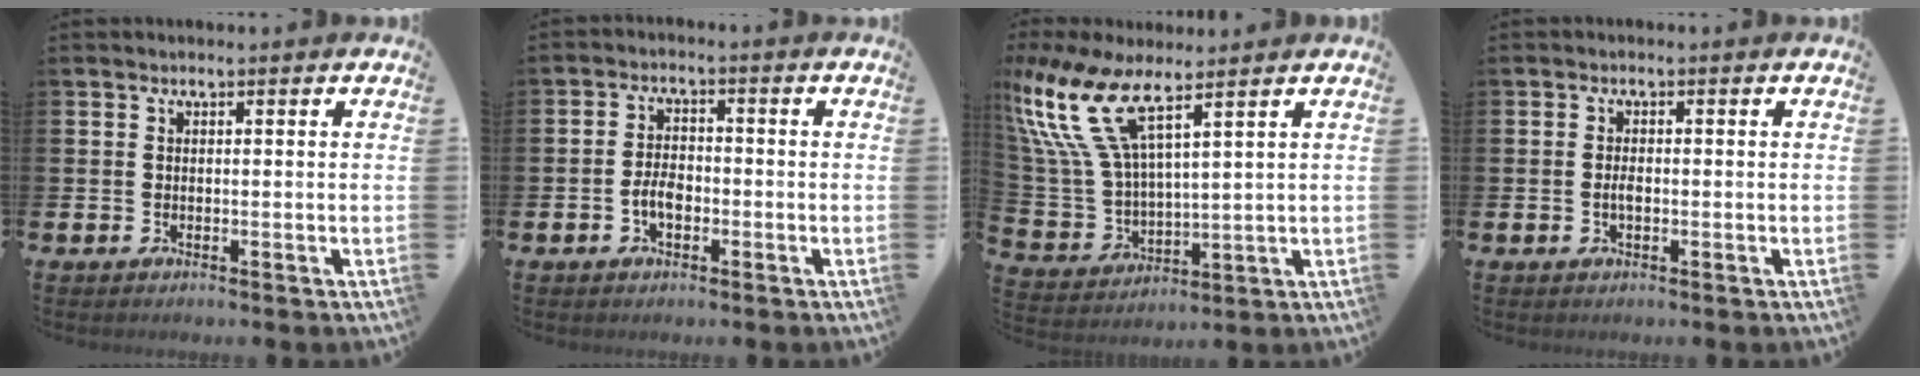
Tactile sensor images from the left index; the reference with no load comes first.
{"total": 3.1, "force": [-1.4, 1.7, 2.1], "torque": [-0.036, 0.005, -0.028]}
{"total": 12.3, "force": [9.0, 4.0, 7.5], "torque": [-0.188, -0.032, 0.160]}
{"total": 1.3, "force": [-0.7, 0.5, 1.0], "torque": [-0.016, 0.000, -0.014]}